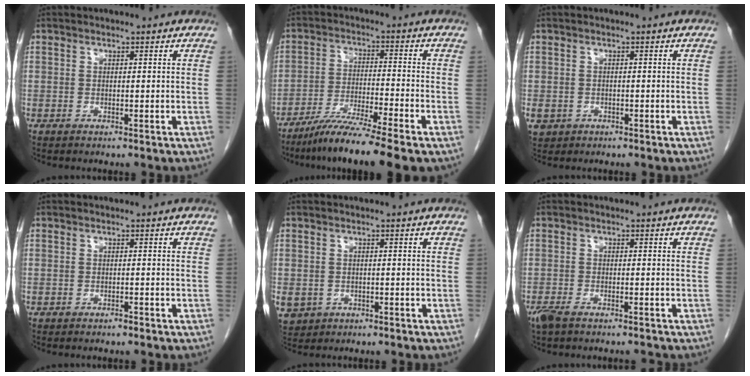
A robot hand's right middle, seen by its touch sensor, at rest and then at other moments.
{"total": 10.7, "force": [-8.1, -1.0, 6.9], "torque": [-0.119, -0.038, -0.140]}
{"total": 3.8, "force": [-1.8, 3.2, 1.0], "torque": [-0.024, -0.001, -0.024]}
{"total": 0.6, "force": [-0.6, 0.0, 0.3], "torque": [-0.013, -0.003, -0.009]}
{"total": 6.6, "force": [-2.6, 5.7, 2.1], "torque": [-0.060, -0.004, -0.033]}
{"total": 4.7, "force": [-3.9, 1.2, 2.3], "torque": [-0.043, -0.011, -0.065]}